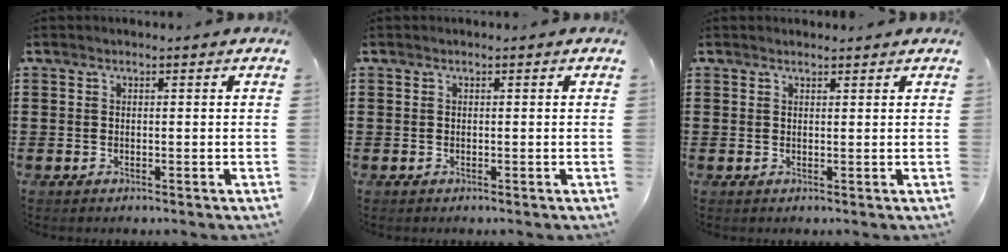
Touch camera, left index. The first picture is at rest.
{"total": 0.0}
{"total": 0.9, "force": [0.9, 0.2, 0.1], "torque": [-0.002, 0.000, 0.017]}